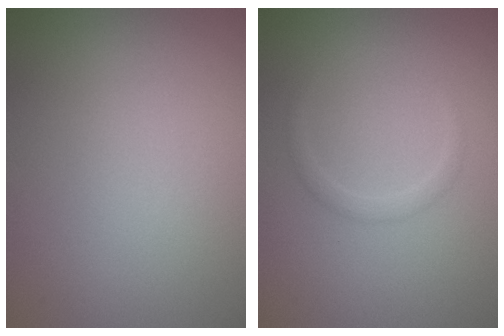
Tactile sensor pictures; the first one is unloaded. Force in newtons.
{"total": 1.0, "press": 1.0, "slide": 0.1}